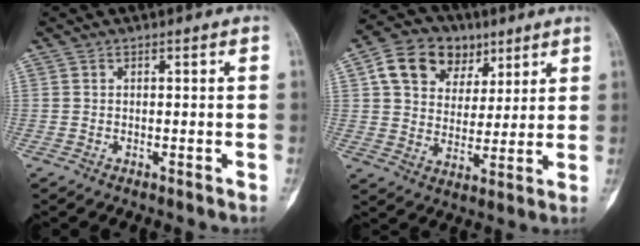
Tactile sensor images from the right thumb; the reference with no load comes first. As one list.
[{"total": 13.7, "force": [6.2, 10.4, 6.4], "torque": [-0.078, -0.006, 0.108]}]